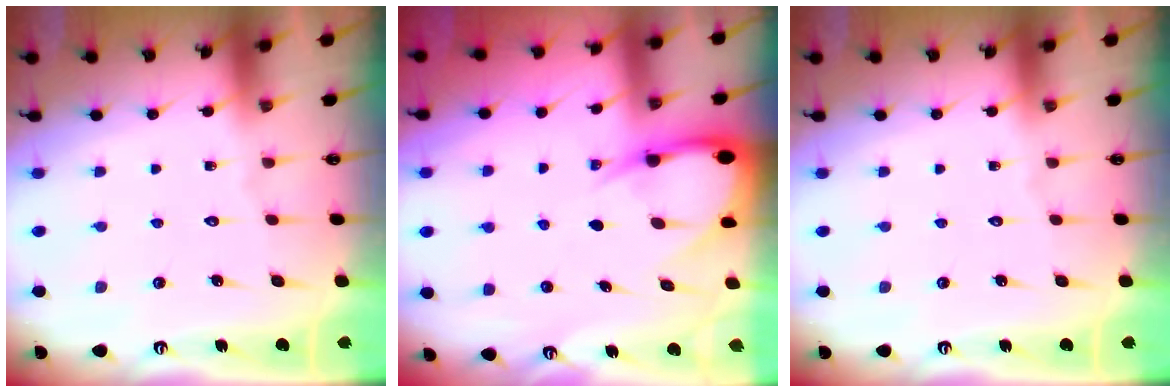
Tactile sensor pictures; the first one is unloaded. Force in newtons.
{"total": 7.8, "press": 7.8, "slide": 0.7}
{"total": 0.0}